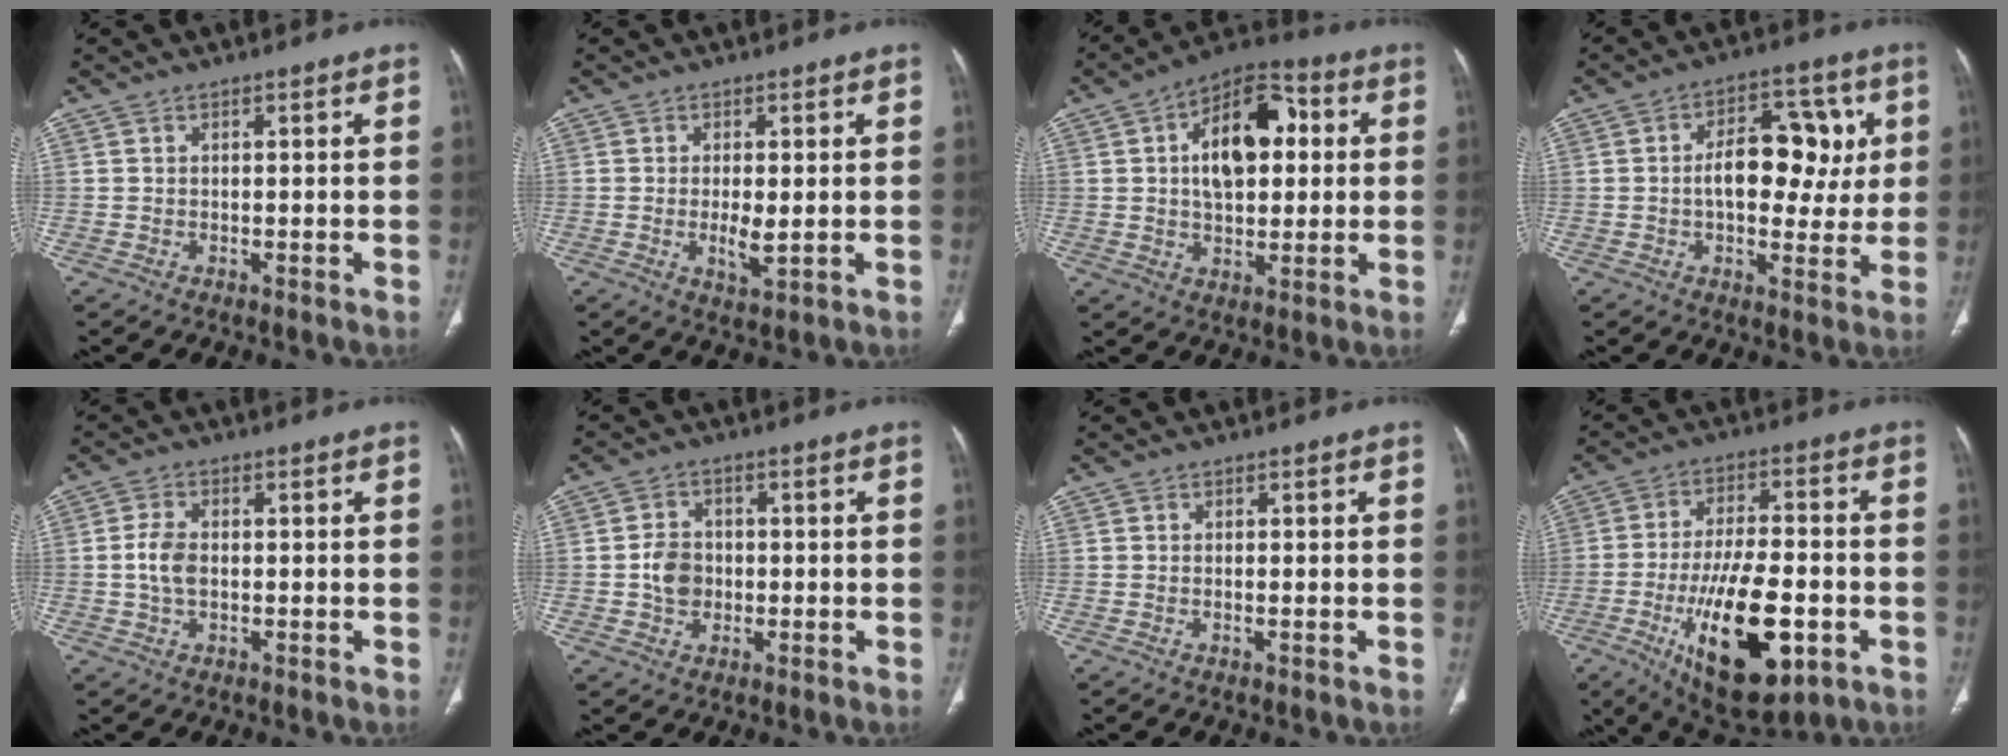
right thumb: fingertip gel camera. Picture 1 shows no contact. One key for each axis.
{"total": 4.1, "fx": -0.3, "fy": 1.4, "fz": 3.8, "tx": -0.068, "ty": -0.011, "tz": -0.004}
{"total": 15.7, "fx": 2.8, "fy": 9.3, "fz": 12.4, "tx": -0.156, "ty": 0.020, "tz": 0.036}
{"total": 13.6, "fx": 1.3, "fy": 8.1, "fz": 10.8, "tx": -0.111, "ty": 0.017, "tz": 0.016}
{"total": 4.4, "fx": -0.3, "fy": 2.6, "fz": 3.5, "tx": -0.071, "ty": 0.007, "tz": -0.010}
{"total": 5.3, "fx": -0.6, "fy": 4.4, "fz": 3.0, "tx": -0.039, "ty": 0.008, "tz": -0.015}
{"total": 0.7, "fx": -0.2, "fy": 0.1, "fz": 0.6, "tx": -0.011, "ty": 0.000, "tz": -0.004}
{"total": 20.9, "fx": -6.9, "fy": 8.9, "fz": 17.5, "tx": -0.286, "ty": 0.015, "tz": -0.095}